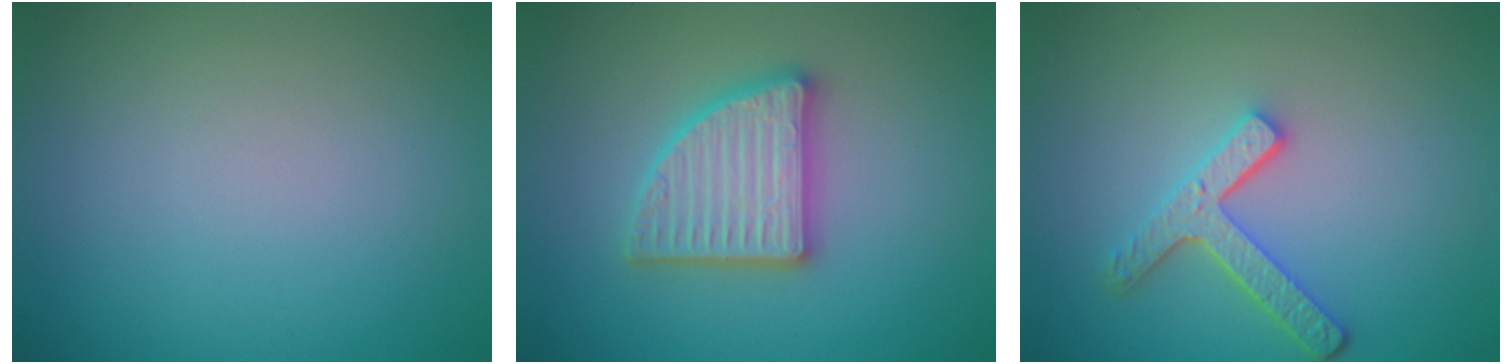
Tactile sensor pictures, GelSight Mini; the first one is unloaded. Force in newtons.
{"total": 5.0, "press": 4.9, "slide": 0.8}
{"total": 3.8, "press": 3.0, "slide": 2.4}